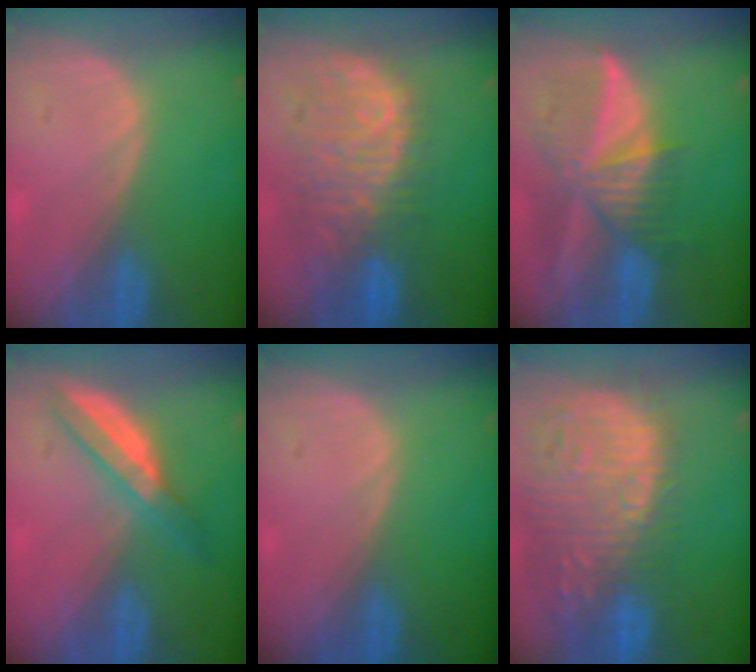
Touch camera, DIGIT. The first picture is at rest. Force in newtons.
{"total": 11.5, "press": 9.8, "slide": 5.9}
{"total": 9.5, "press": 8.3, "slide": 4.6}
{"total": 5.9, "press": 5.2, "slide": 2.8}
{"total": 0.0}
{"total": 15.8, "press": 13.0, "slide": 9.0}